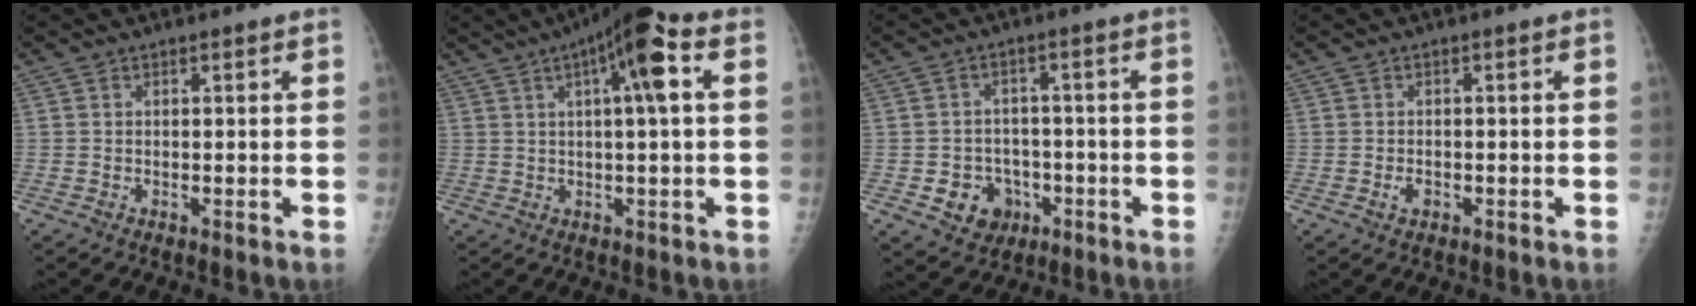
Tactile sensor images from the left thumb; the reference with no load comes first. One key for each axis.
{"total": 9.8, "fx": 2.9, "fy": 1.7, "fz": 9.2, "tx": -0.151, "ty": 0.020, "tz": 0.038}
{"total": 7.4, "fx": -2.7, "fy": 6.3, "fz": 2.7, "tx": -0.014, "ty": 0.021, "tz": -0.031}
{"total": 1.6, "fx": -0.7, "fy": 1.1, "fz": 1.0, "tx": -0.016, "ty": 0.004, "tz": -0.011}